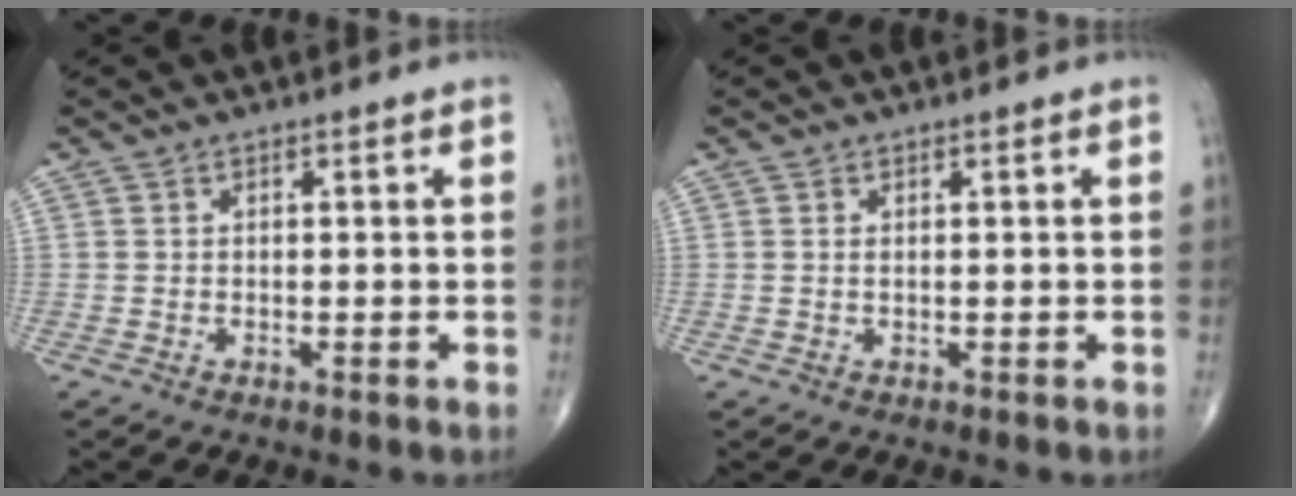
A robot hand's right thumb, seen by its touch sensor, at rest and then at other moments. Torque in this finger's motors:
{"motor_torque": [-0.37, 0.03, -0.12, 0.08, -0.04]}